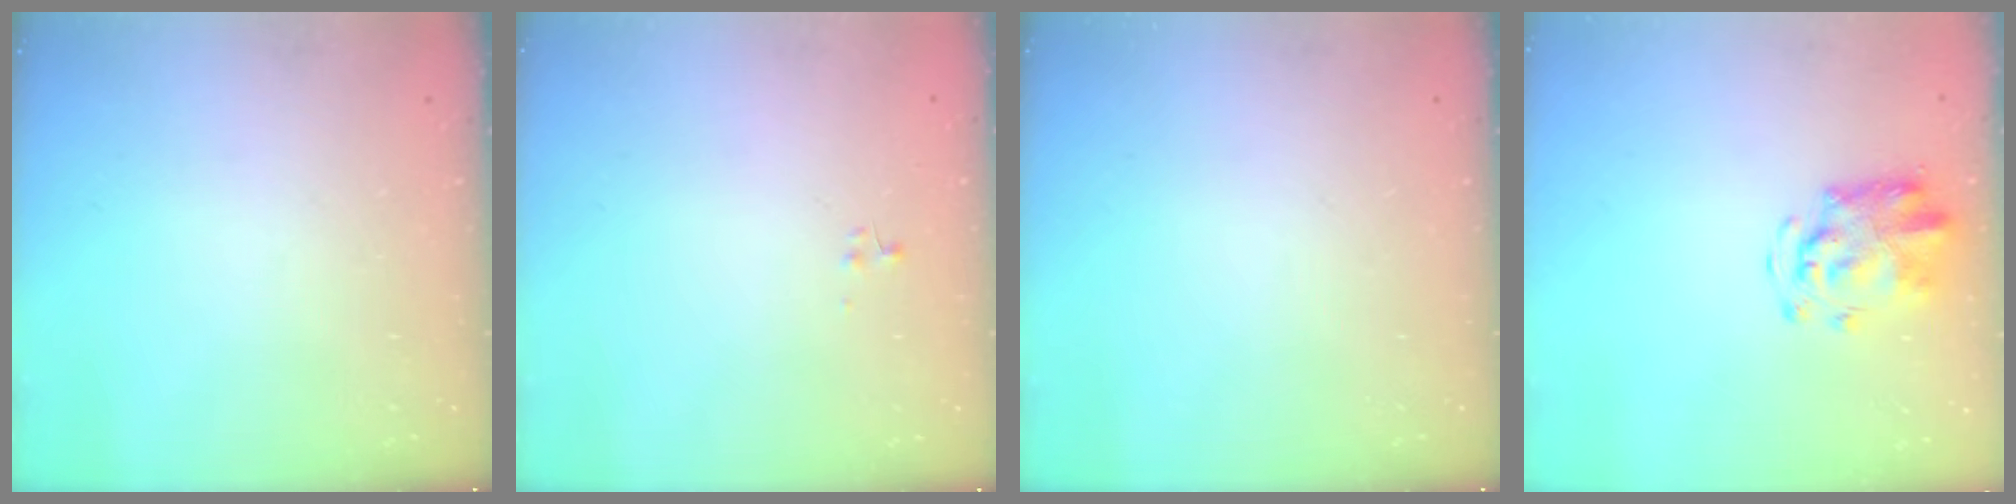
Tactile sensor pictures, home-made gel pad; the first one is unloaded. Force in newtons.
{"total": 0.0}
{"total": 0.0}
{"total": 3.8, "press": 3.7, "slide": 0.9}